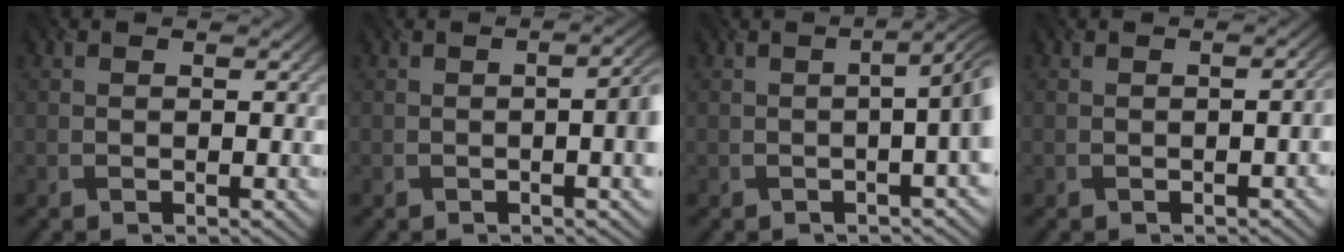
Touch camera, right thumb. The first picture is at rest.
{"total": 5.0, "force": [-0.5, 1.6, 4.7], "torque": [-0.058, 0.000, -0.003]}
{"total": 5.8, "force": [-0.6, 1.8, 5.5], "torque": [-0.053, 0.007, -0.011]}
{"total": 1.8, "force": [-0.6, 0.6, 1.5], "torque": [-0.019, 0.002, -0.007]}